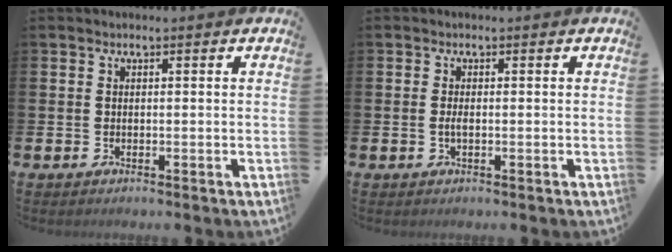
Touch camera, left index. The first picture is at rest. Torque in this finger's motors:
{"motor_torque": [0.19, -0.08, 0.00, 0.01]}